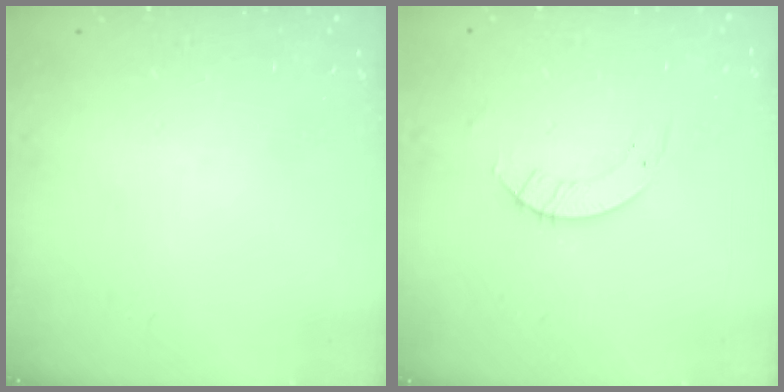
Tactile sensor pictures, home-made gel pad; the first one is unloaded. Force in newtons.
{"total": 3.7, "press": 3.7, "slide": 0.2}